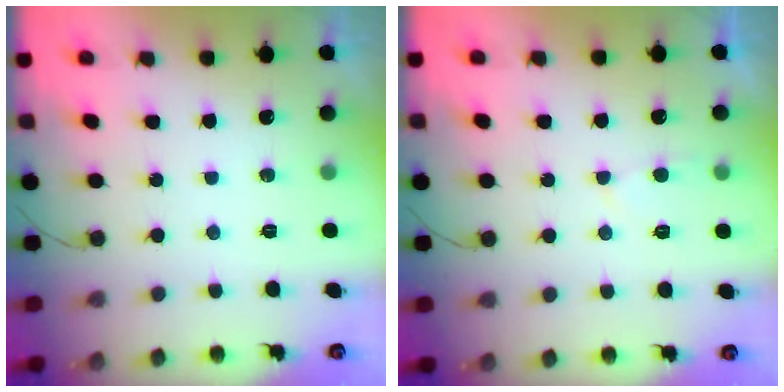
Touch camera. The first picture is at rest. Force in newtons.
{"total": 4.9, "press": 4.9, "slide": 0.3}